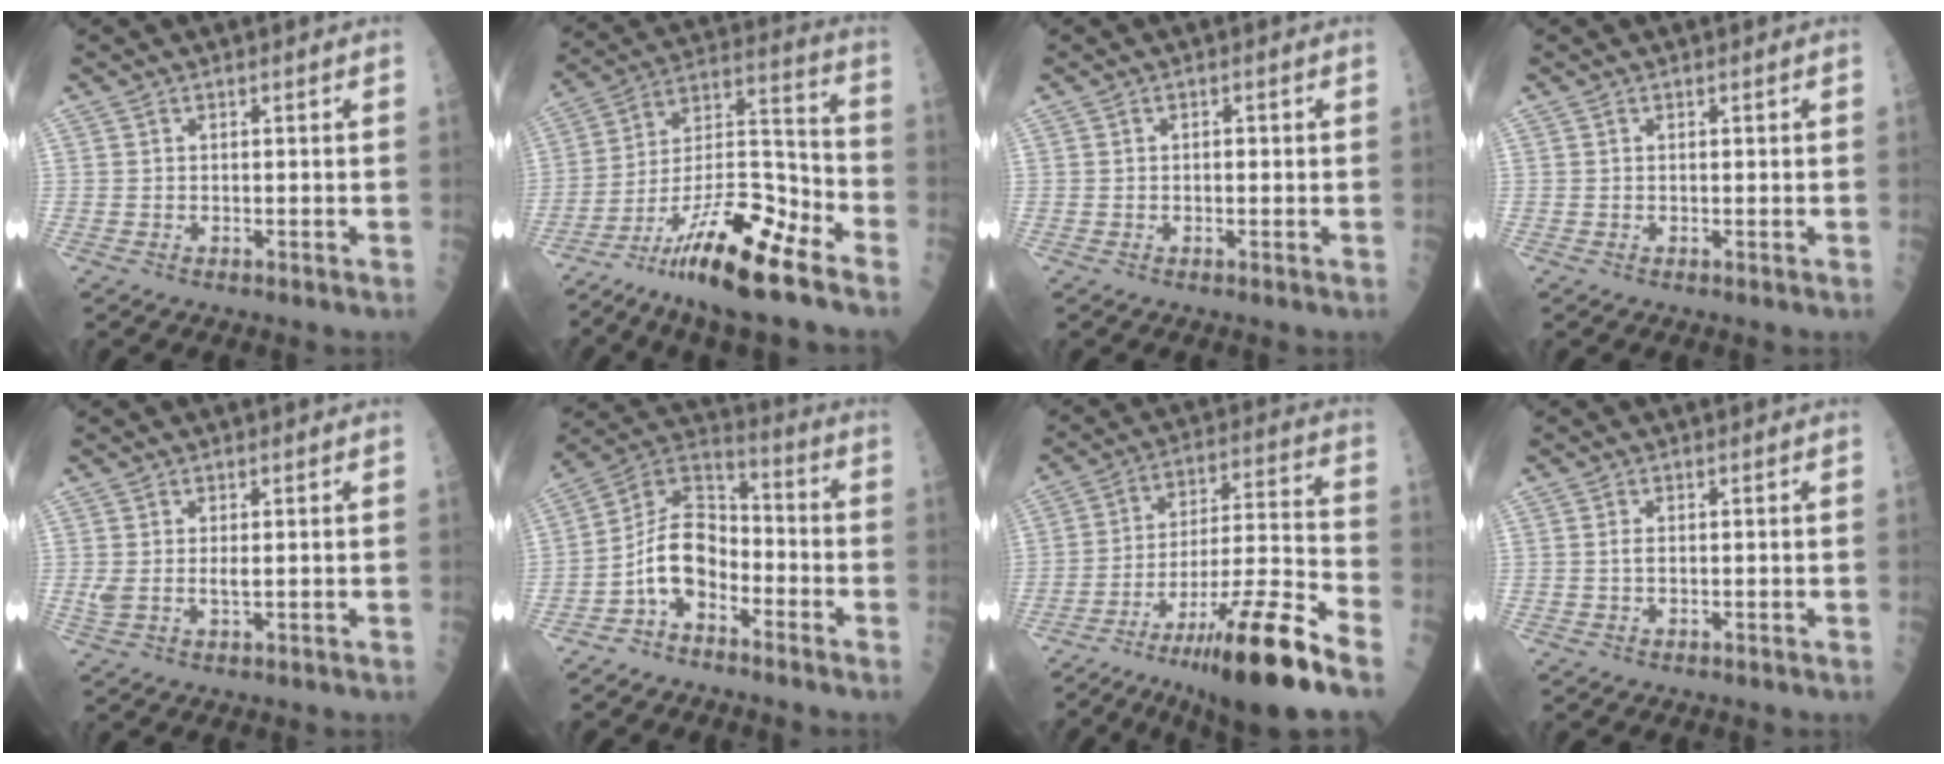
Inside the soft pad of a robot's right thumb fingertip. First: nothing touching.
{"total": 22.2, "force": [-13.4, 4.9, 17.0], "torque": [-0.317, 0.056, -0.231]}
{"total": 1.0, "force": [0.0, 0.5, 0.9], "torque": [-0.011, 0.001, -0.002]}
{"total": 0.0}
{"total": 3.0, "force": [0.4, 1.1, 2.7], "torque": [-0.061, 0.001, 0.015]}
{"total": 10.8, "force": [-4.5, 6.7, 7.2], "torque": [-0.116, 0.070, -0.094]}
{"total": 22.9, "force": [-14.2, 2.4, 17.7], "torque": [-0.282, 0.043, -0.233]}
{"total": 1.1, "force": [0.1, 0.5, 0.9], "torque": [-0.021, -0.002, 0.002]}